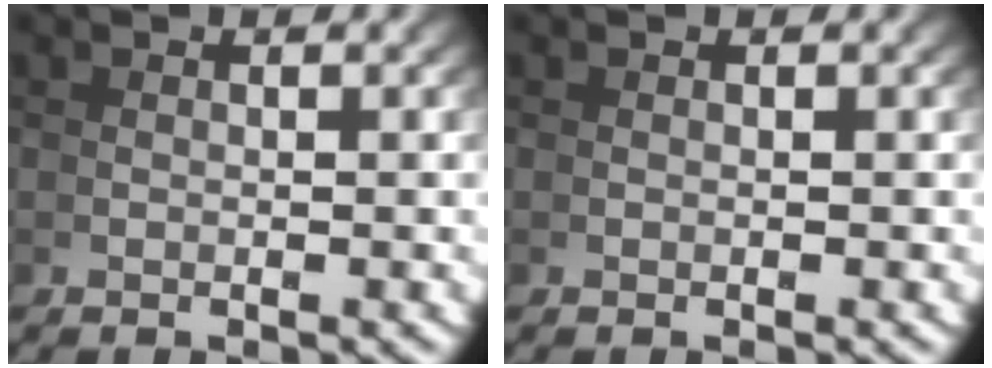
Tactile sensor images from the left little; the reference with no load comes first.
{"total": 0.0}